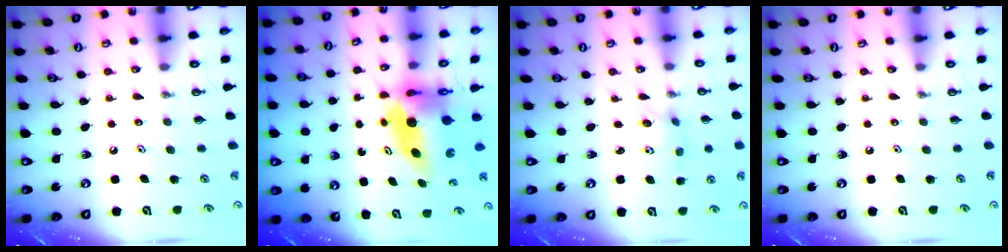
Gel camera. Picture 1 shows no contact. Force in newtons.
{"total": 8.2, "press": 8.1, "slide": 0.9}
{"total": 4.6, "press": 4.2, "slide": 2.0}
{"total": 0.0}